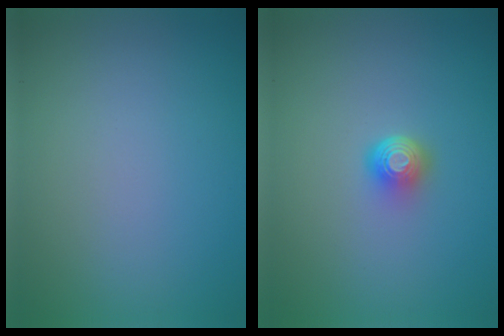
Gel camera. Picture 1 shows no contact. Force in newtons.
{"total": 2.1, "press": 1.4, "slide": 1.6}